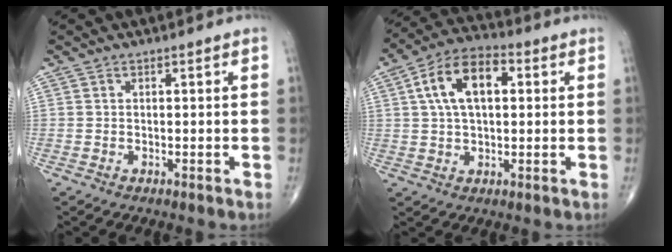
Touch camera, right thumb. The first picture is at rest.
{"total": 12.1, "force": [2.8, 6.6, 9.8], "torque": [-0.170, 0.022, 0.042]}